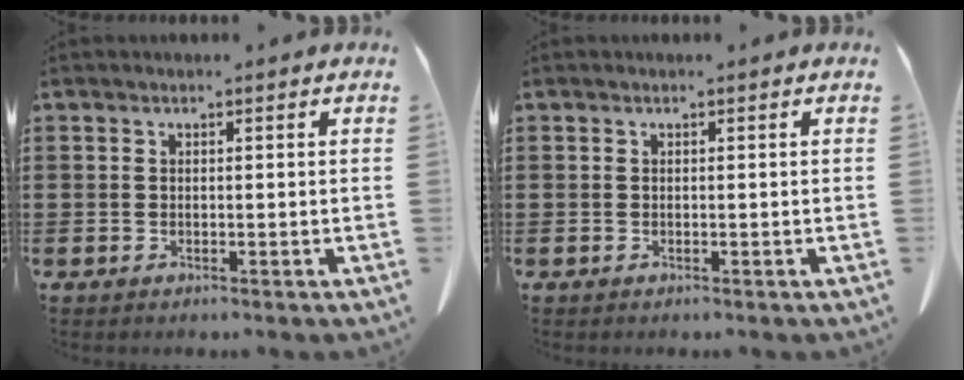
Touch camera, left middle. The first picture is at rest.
{"total": 0.0}